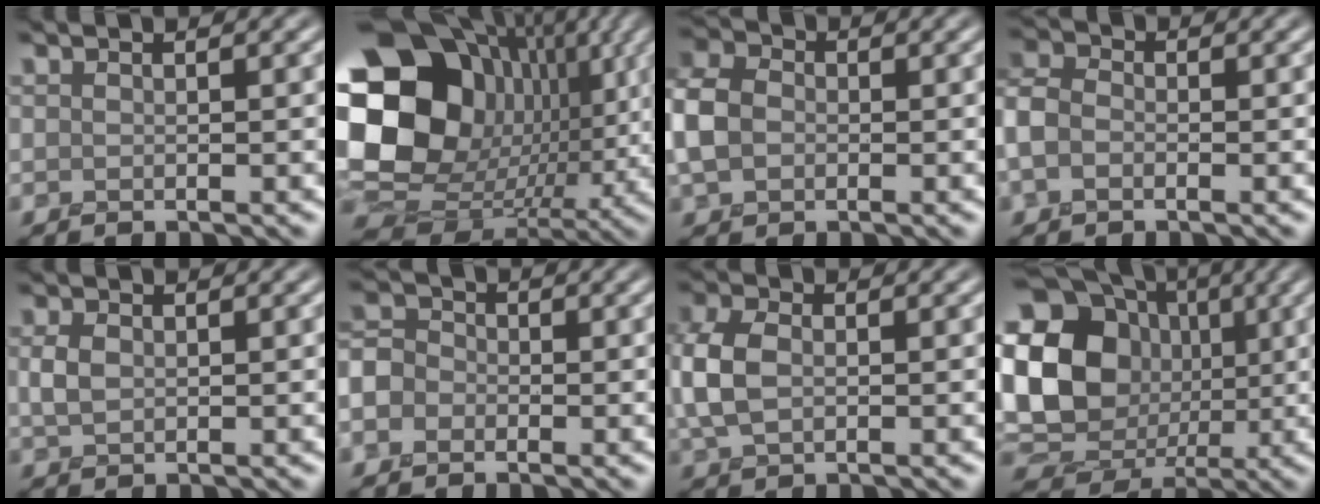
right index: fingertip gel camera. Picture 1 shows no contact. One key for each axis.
{"total": 19.0, "fx": 3.4, "fy": 14.8, "fz": 11.3, "tx": -0.233, "ty": -0.001, "tz": 0.093}
{"total": 4.8, "fx": -0.7, "fy": 3.8, "fz": 2.9, "tx": -0.084, "ty": 0.007, "tz": -0.018}
{"total": 3.0, "fx": -1.1, "fy": 2.1, "fz": 1.8, "tx": -0.044, "ty": 0.006, "tz": -0.031}
{"total": 1.3, "fx": 0.1, "fy": 0.9, "fz": 0.9, "tx": -0.024, "ty": 0.001, "tz": 0.004}
{"total": 5.2, "fx": -2.2, "fy": 4.5, "fz": 1.4, "tx": -0.026, "ty": 0.009, "tz": -0.065}
{"total": 4.1, "fx": -0.1, "fy": 2.7, "fz": 3.1, "tx": -0.086, "ty": 0.004, "tz": -0.006}
{"total": 15.9, "fx": 1.7, "fy": 13.0, "fz": 9.1, "tx": -0.199, "ty": 0.011, "tz": 0.019}